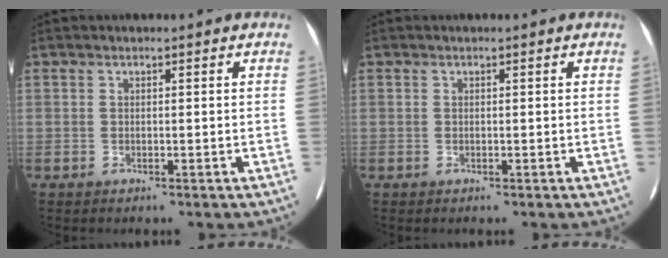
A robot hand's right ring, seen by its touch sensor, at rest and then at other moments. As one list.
[{"total": 0.0}]